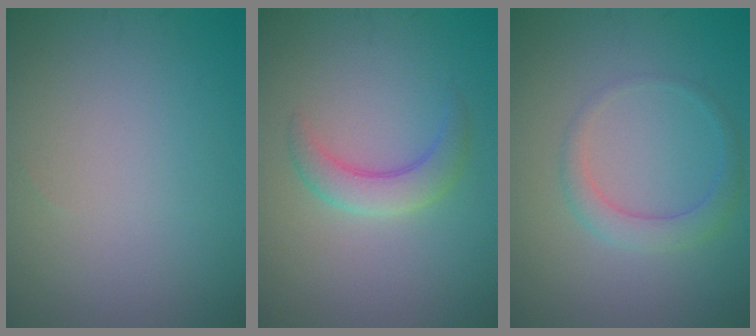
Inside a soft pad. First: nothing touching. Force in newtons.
{"total": 3.0, "press": 3.0, "slide": 0.2}
{"total": 2.4, "press": 2.4, "slide": 0.1}